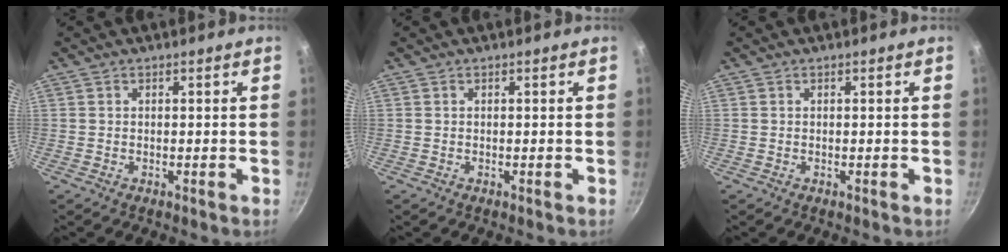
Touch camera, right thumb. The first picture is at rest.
{"total": 0.0}
{"total": 0.0}